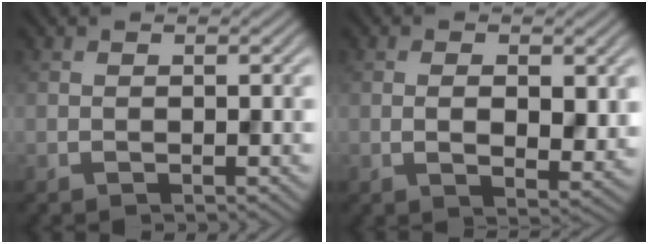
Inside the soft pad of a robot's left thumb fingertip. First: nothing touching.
{"total": 5.3, "force": [0.1, 2.7, 4.5], "torque": [-0.075, -0.013, 0.011]}